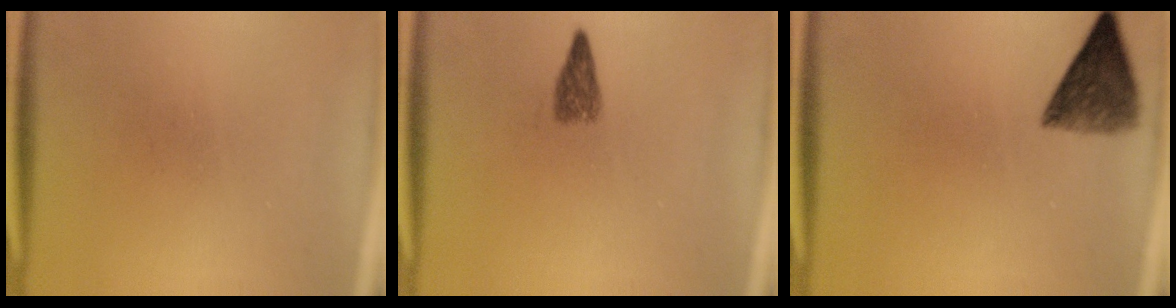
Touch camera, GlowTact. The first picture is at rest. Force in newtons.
{"total": 2.3}
{"total": 6.9}